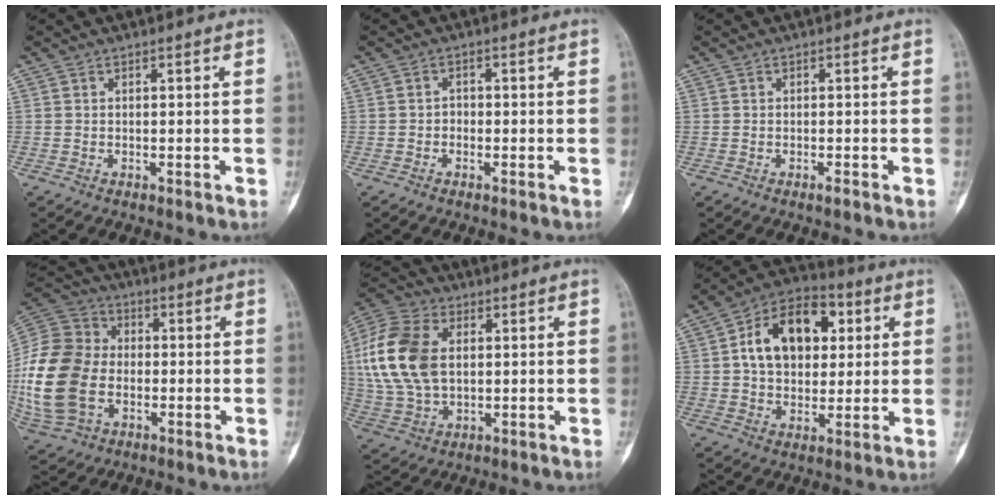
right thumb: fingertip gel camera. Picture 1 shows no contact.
{"total": 1.6, "force": [-0.8, 1.4, 0.4], "torque": [0.013, 0.007, -0.020]}
{"total": 0.8, "force": [-0.6, 0.1, 0.6], "torque": [-0.010, 0.002, -0.010]}
{"total": 21.0, "force": [-2.9, 15.2, 14.2], "torque": [-0.303, 0.016, -0.048]}
{"total": 17.5, "force": [2.8, 11.3, 13.0], "torque": [-0.273, 0.006, 0.054]}
{"total": 16.3, "force": [3.8, 11.0, 11.4], "torque": [-0.147, 0.010, 0.056]}